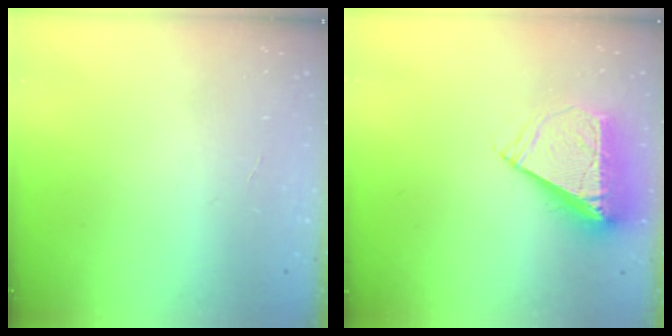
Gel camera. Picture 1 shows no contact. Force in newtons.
{"total": 9.6, "press": 9.5, "slide": 1.2}